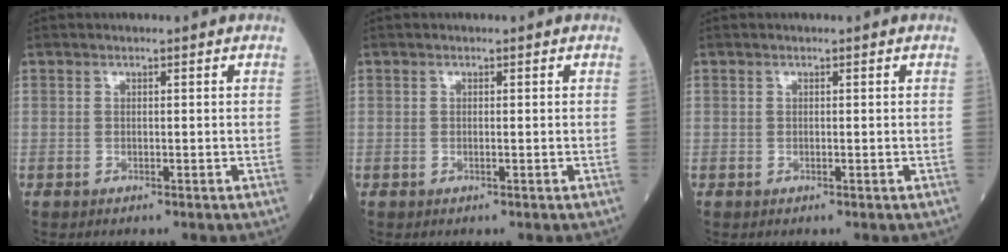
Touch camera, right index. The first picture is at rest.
{"total": 0.0}
{"total": 0.0}